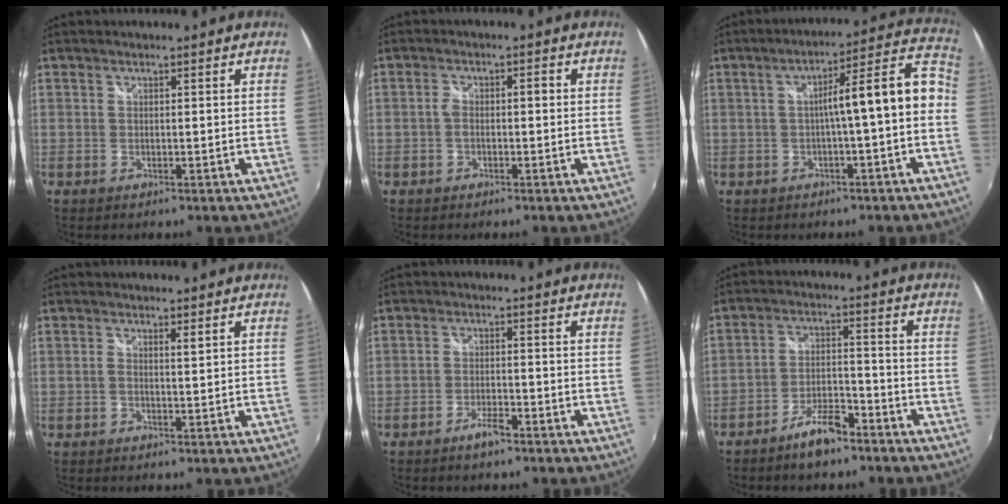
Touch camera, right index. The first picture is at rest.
{"total": 2.6, "force": [-0.4, 1.4, 2.1], "torque": [-0.035, 0.007, -0.011]}
{"total": 10.1, "force": [-1.8, 0.7, 9.9], "torque": [-0.126, 0.039, -0.016]}
{"total": 1.0, "force": [0.4, -0.1, 0.9], "torque": [-0.017, -0.001, 0.006]}
{"total": 3.1, "force": [-2.4, 0.9, 1.8], "torque": [-0.048, 0.000, -0.046]}
{"total": 8.9, "force": [-6.3, 2.7, 5.6], "torque": [-0.118, 0.004, -0.104]}